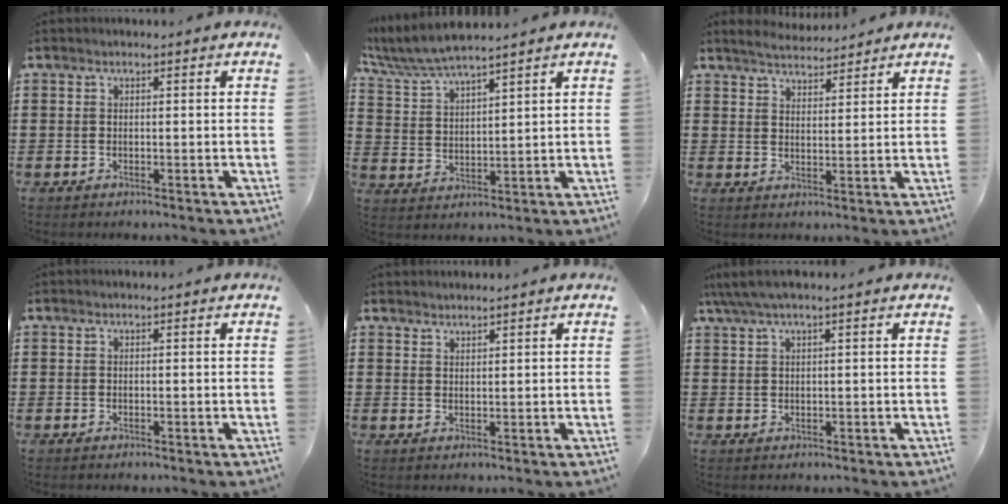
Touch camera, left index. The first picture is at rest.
{"total": 5.8, "force": [5.5, 0.3, 2.0], "torque": [-0.060, -0.027, 0.096]}
{"total": 3.8, "force": [3.8, 0.5, 0.5], "torque": [-0.021, -0.006, 0.070]}
{"total": 0.0}
{"total": 1.5, "force": [1.5, 0.0, -0.1], "torque": [-0.001, -0.002, 0.030]}
{"total": 2.5, "force": [1.3, 0.2, 2.2], "torque": [-0.043, 0.000, 0.023]}